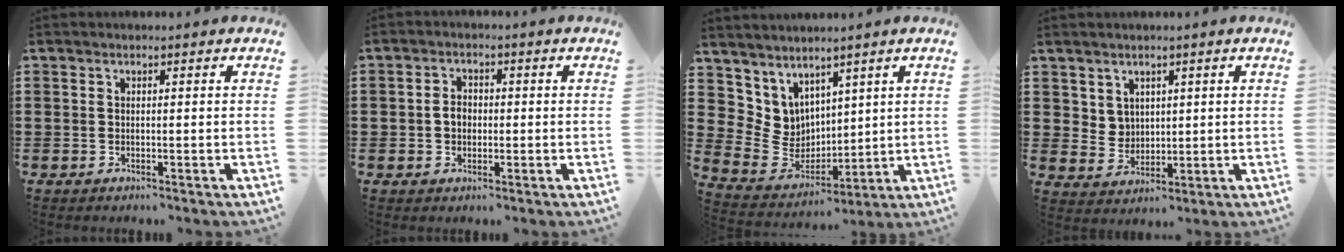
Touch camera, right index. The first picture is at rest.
{"total": 2.6, "force": [-0.3, 2.0, 1.6], "torque": [-0.035, 0.007, -0.008]}
{"total": 6.5, "force": [3.3, 5.6, 0.3], "torque": [-0.067, -0.045, 0.067]}
{"total": 4.1, "force": [2.6, 3.0, 0.6], "torque": [-0.026, 0.006, 0.049]}